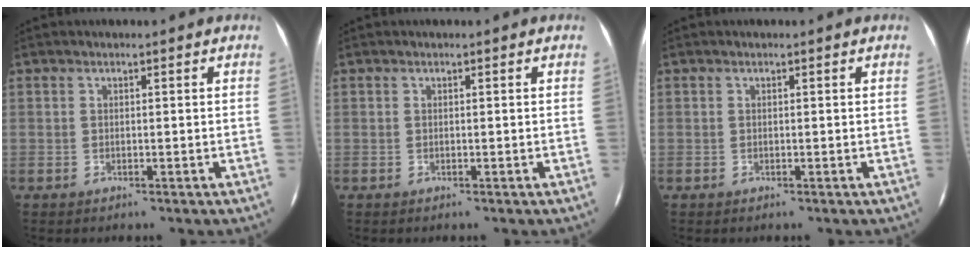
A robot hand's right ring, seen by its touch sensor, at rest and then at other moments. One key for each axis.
{"total": 0.0}
{"total": 0.0}